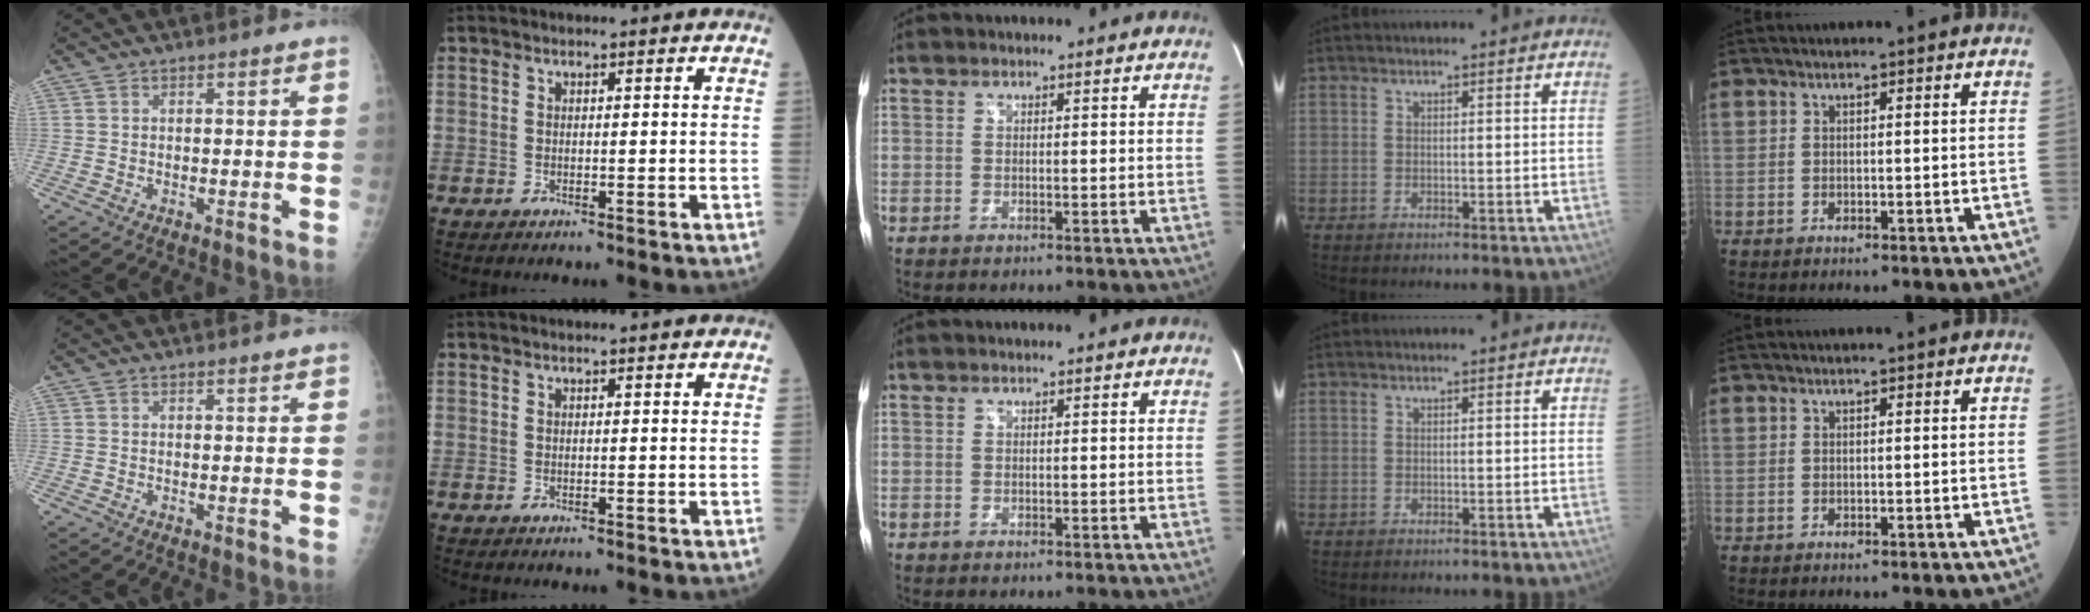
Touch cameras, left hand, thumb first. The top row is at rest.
{"thumb": {"total": 1.4, "force": [1.3, 0.0, 0.3], "torque": [-0.002, -0.005, 0.016]}, "index": {"total": 2.0, "force": [1.9, -0.1, 0.7], "torque": [-0.008, 0.012, 0.025]}}